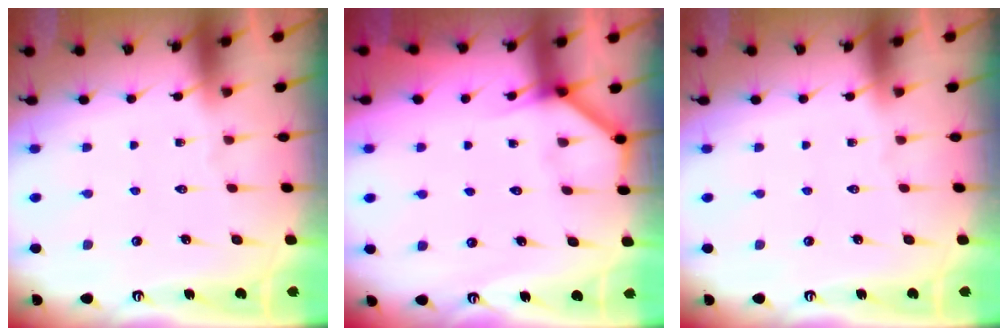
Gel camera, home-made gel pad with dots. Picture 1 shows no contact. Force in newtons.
{"total": 3.5, "press": 3.5, "slide": 0.2}
{"total": 0.0}